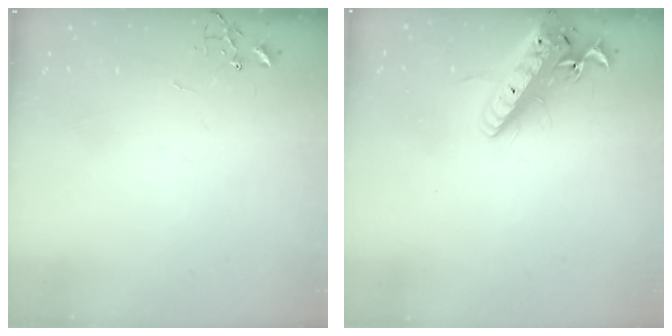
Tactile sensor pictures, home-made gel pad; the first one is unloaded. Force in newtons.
{"total": 16.9, "press": 16.6, "slide": 3.2}